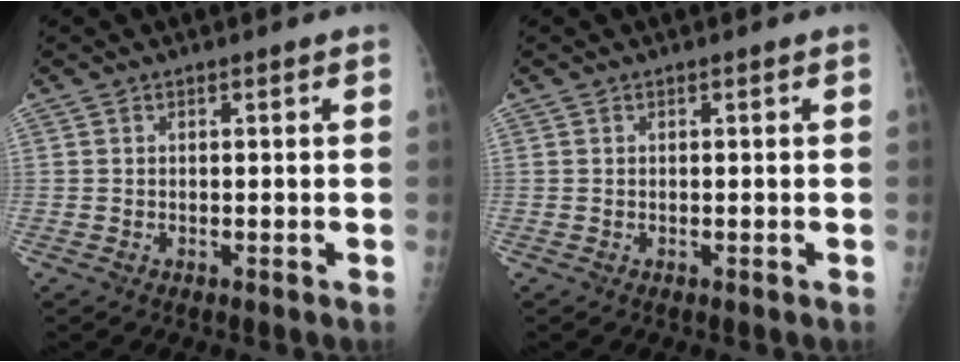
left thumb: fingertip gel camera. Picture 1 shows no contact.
{"total": 0.0}